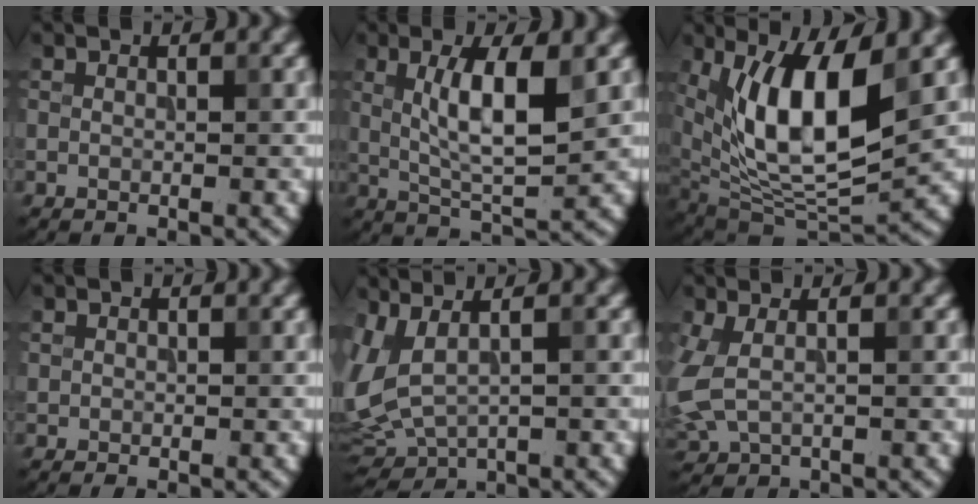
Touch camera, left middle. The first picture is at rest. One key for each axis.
{"total": 6.1, "fx": 1.3, "fy": 1.5, "fz": 5.7, "tx": -0.107, "ty": -0.002, "tz": 0.027}
{"total": 11.6, "fx": 3.2, "fy": 4.3, "fz": 10.3, "tx": -0.173, "ty": -0.009, "tz": 0.056}
{"total": 0.7, "fx": 0.2, "fy": 0.7, "fz": 0.0, "tx": 0.008, "ty": -0.001, "tz": 0.002}
{"total": 5.0, "fx": 0.5, "fy": 2.4, "fz": 4.4, "tx": -0.115, "ty": -0.002, "tz": 0.013}
{"total": 3.1, "fx": 0.4, "fy": 1.6, "fz": 2.7, "tx": -0.080, "ty": -0.002, "tz": 0.006}